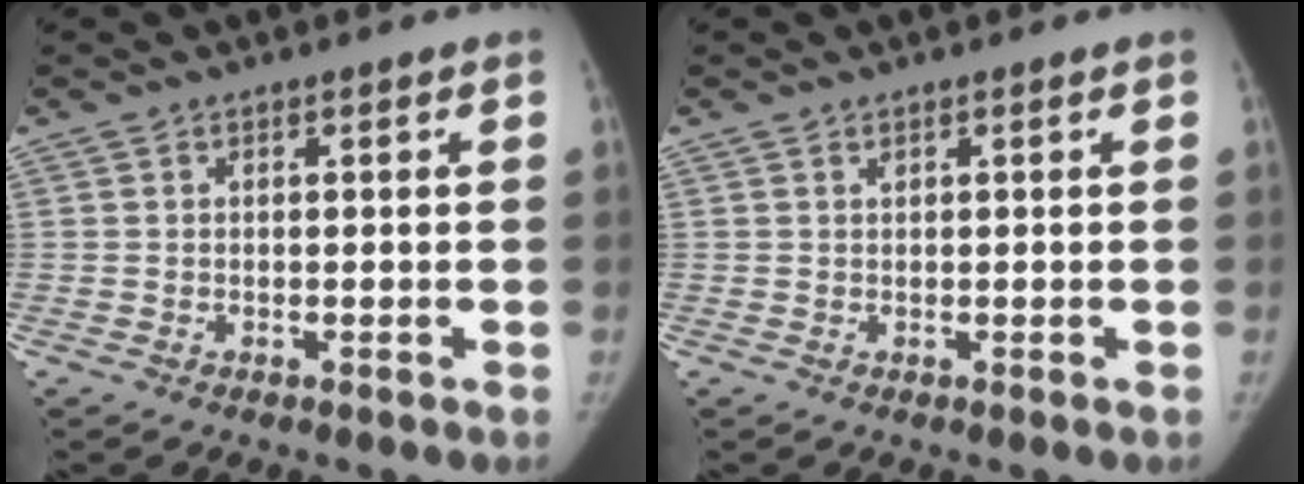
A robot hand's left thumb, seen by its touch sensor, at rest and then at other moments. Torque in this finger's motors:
{"motor_torque": [0.12, 0.04, -0.45, 0.24, 0.03]}